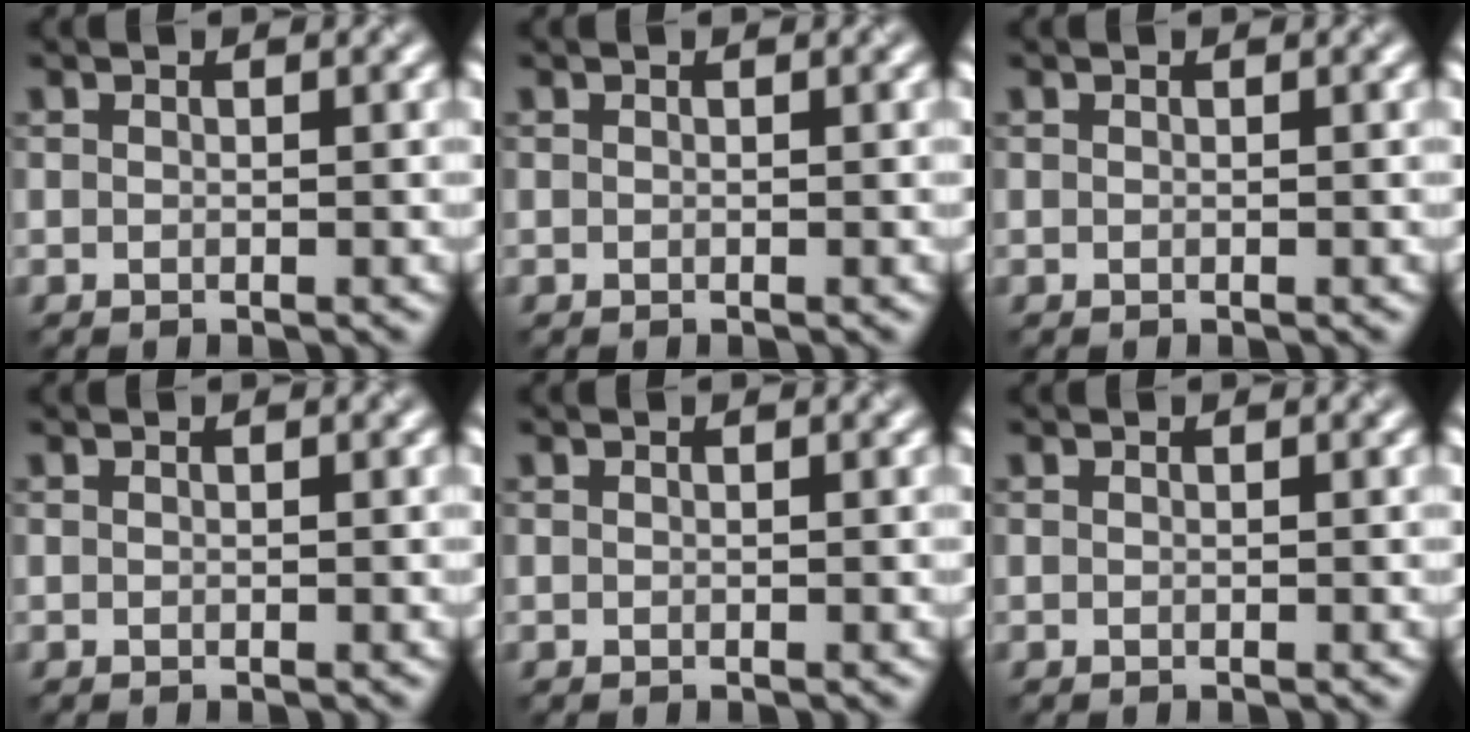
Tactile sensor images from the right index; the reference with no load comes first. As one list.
[{"total": 0.0}, {"total": 0.0}, {"total": 0.0}, {"total": 0.0}, {"total": 0.0}]